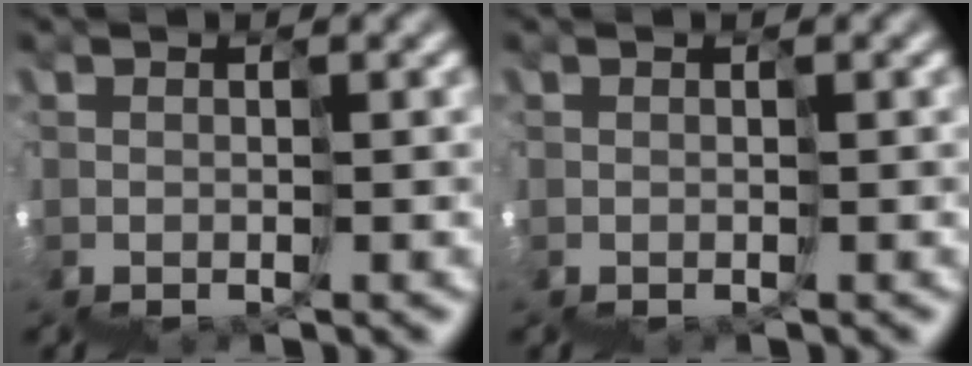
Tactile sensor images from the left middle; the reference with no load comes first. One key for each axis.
{"total": 0.0}